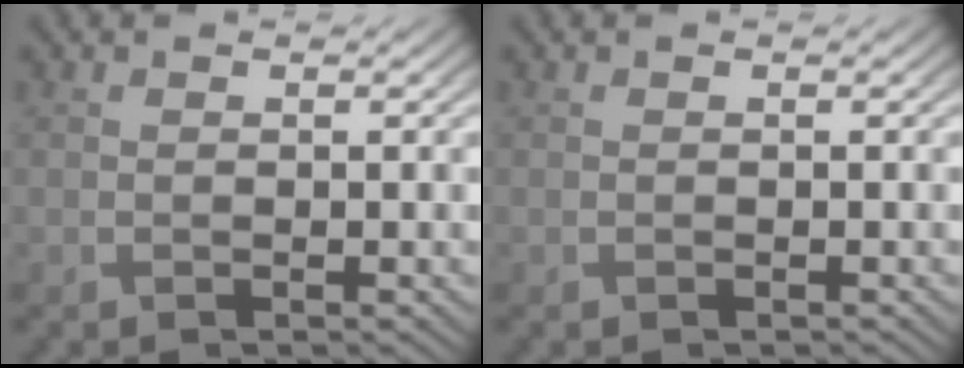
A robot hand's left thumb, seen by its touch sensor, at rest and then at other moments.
{"total": 0.0}